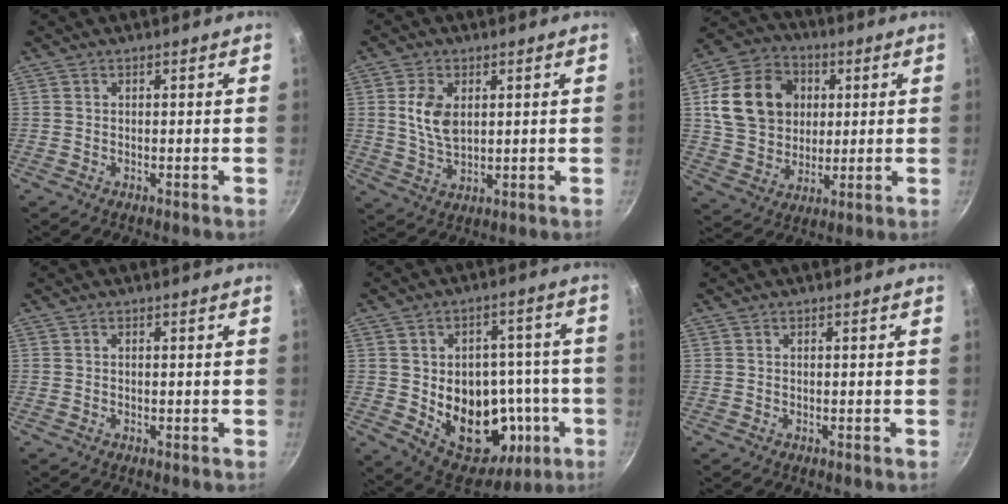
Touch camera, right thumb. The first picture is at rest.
{"total": 7.1, "force": [1.7, 4.4, 5.3], "torque": [-0.094, -0.011, 0.035]}
{"total": 17.1, "force": [3.5, 14.1, 9.0], "torque": [-0.139, 0.006, 0.063]}
{"total": 0.0}
{"total": 21.0, "force": [-3.9, 15.0, 14.2], "torque": [-0.161, 0.018, -0.035]}
{"total": 0.0}